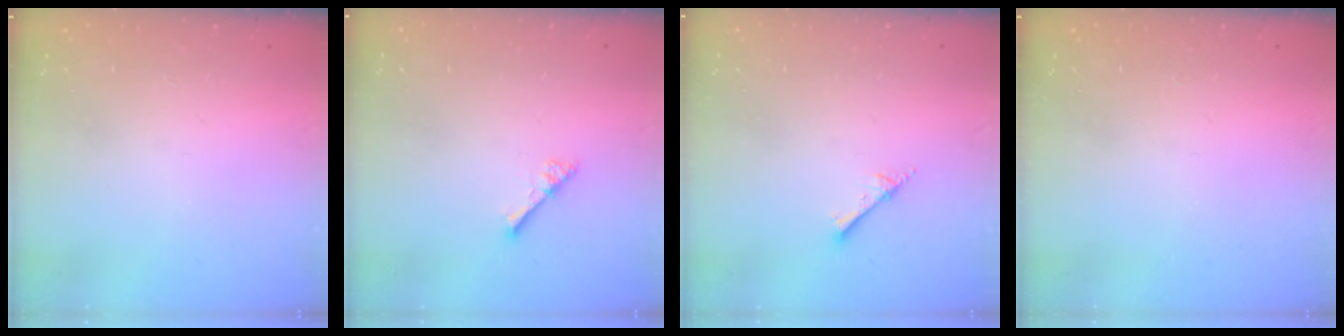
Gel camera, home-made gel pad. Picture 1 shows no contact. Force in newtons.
{"total": 3.3, "press": 3.3, "slide": 0.5}
{"total": 2.5, "press": 2.5, "slide": 0.2}
{"total": 0.0}